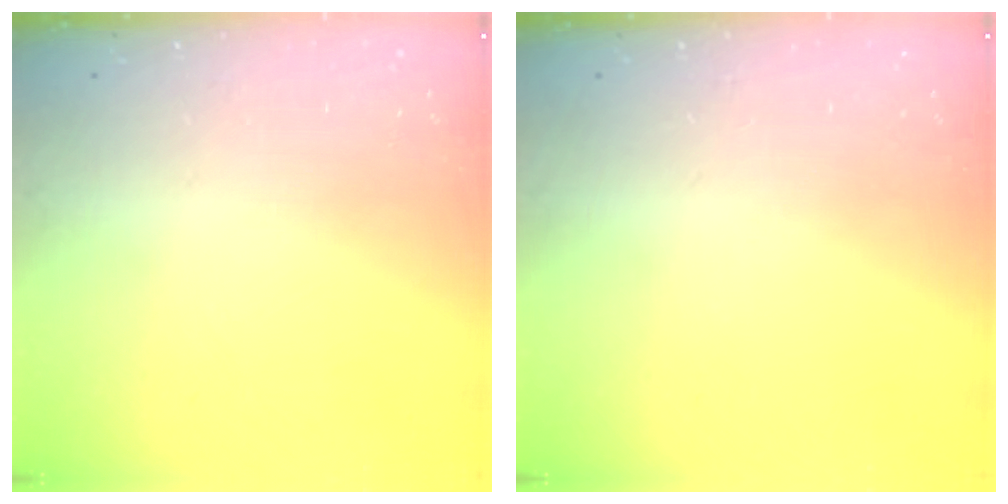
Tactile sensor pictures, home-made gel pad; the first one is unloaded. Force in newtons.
{"total": 0.0}